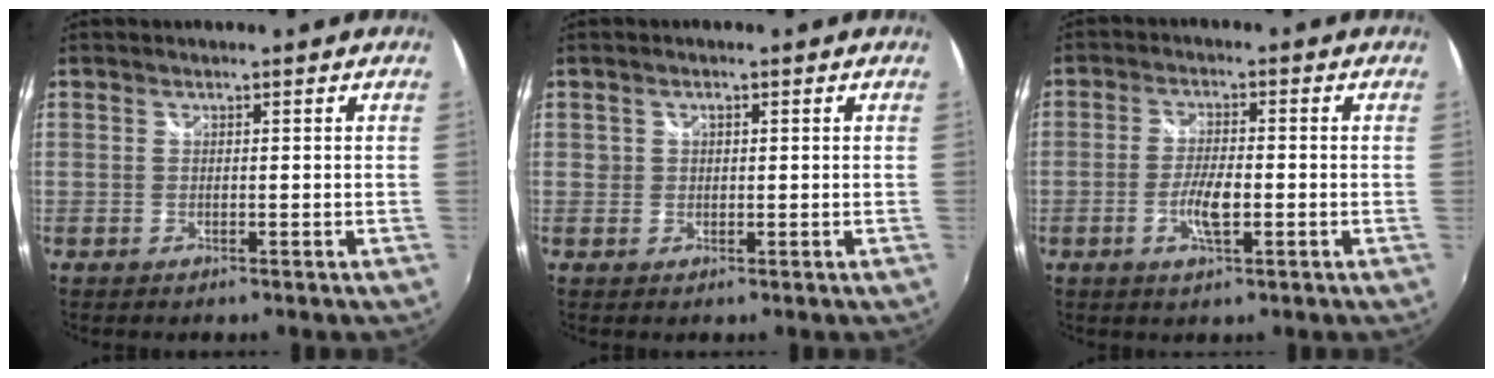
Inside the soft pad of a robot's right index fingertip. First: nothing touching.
{"total": 1.4, "force": [0.3, 1.2, 0.5], "torque": [-0.007, 0.006, 0.006]}
{"total": 5.3, "force": [-1.8, 1.6, 4.8], "torque": [-0.099, -0.002, -0.035]}